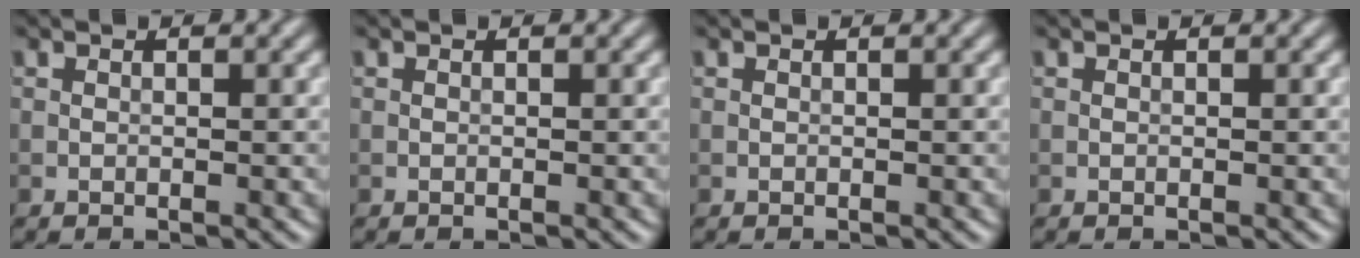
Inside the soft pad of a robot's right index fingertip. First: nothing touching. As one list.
[{"total": 0.0}, {"total": 0.0}, {"total": 0.0}]